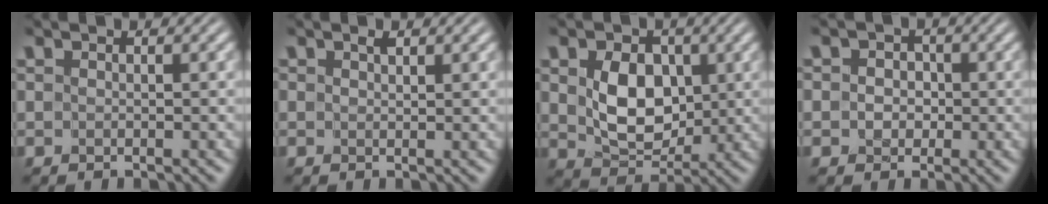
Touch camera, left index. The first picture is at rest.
{"total": 0.8, "force": [0.6, 0.2, 0.4], "torque": [-0.004, -0.002, 0.011]}
{"total": 4.9, "force": [0.5, 3.6, 3.3], "torque": [-0.067, -0.008, 0.013]}
{"total": 2.0, "force": [0.0, 1.9, 0.6], "torque": [0.014, 0.007, -0.016]}